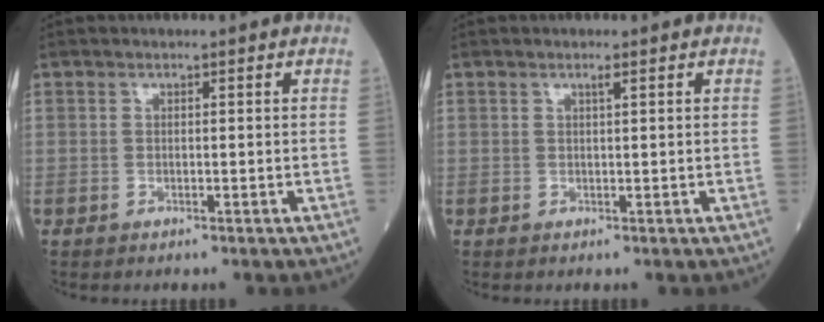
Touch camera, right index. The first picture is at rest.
{"total": 0.9, "force": [0.5, -0.1, 0.7], "torque": [-0.015, -0.001, 0.009]}